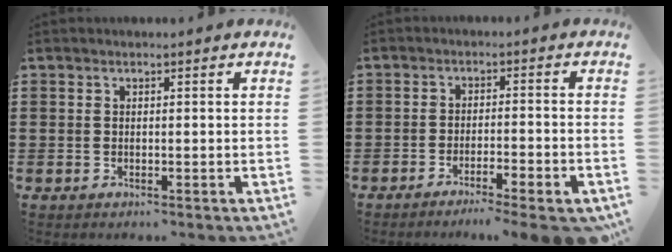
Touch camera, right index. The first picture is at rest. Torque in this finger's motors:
{"motor_torque": [0.64, 0.88, 0.33, 0.03]}